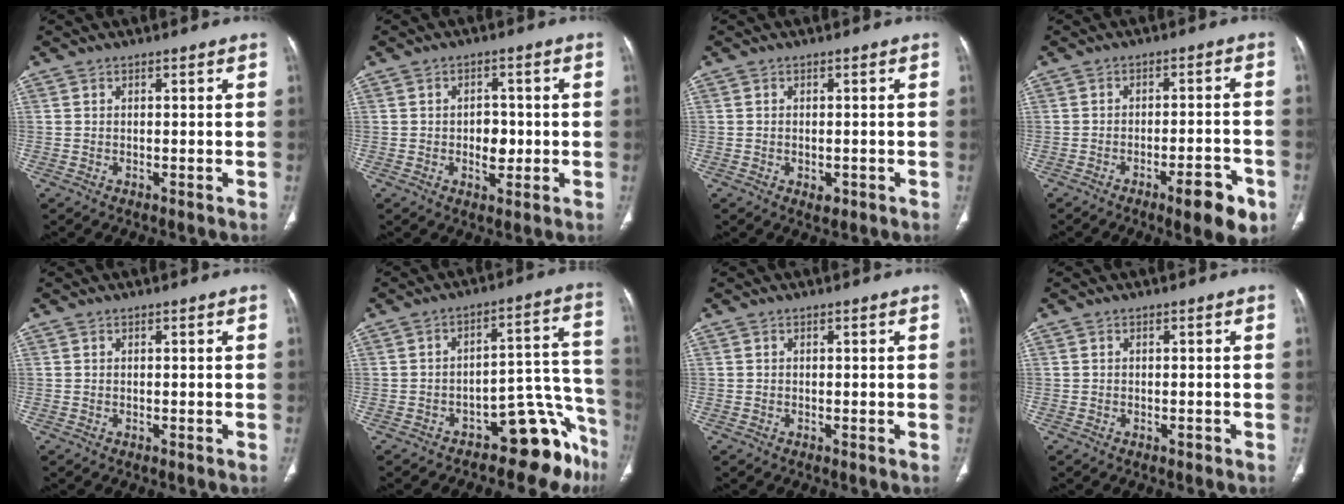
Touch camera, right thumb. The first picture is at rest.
{"total": 4.4, "force": [-0.5, 3.0, 3.1], "torque": [-0.023, 0.005, -0.006]}
{"total": 2.0, "force": [-0.8, 1.3, 1.4], "torque": [-0.016, 0.002, -0.007]}
{"total": 8.6, "force": [-4.7, 2.4, 6.8], "torque": [-0.081, 0.023, -0.061]}
{"total": 0.0}
{"total": 11.9, "force": [-9.0, 5.0, 5.9], "torque": [-0.006, 0.134, -0.135]}
{"total": 0.0}
{"total": 0.5, "force": [-0.3, 0.3, 0.2], "torque": [-0.001, 0.001, -0.009]}